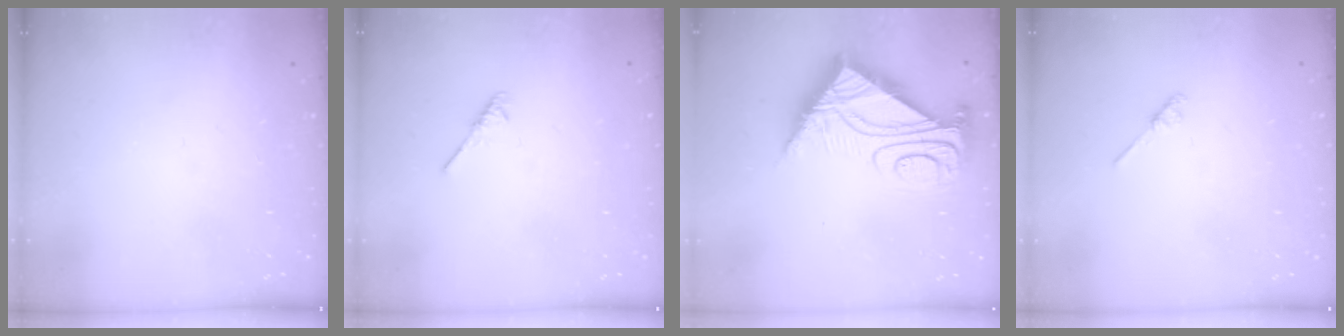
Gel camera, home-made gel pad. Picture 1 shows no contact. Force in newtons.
{"total": 1.9, "press": 1.9, "slide": 0.4}
{"total": 12.4, "press": 12.3, "slide": 1.1}
{"total": 2.1, "press": 2.1, "slide": 0.4}